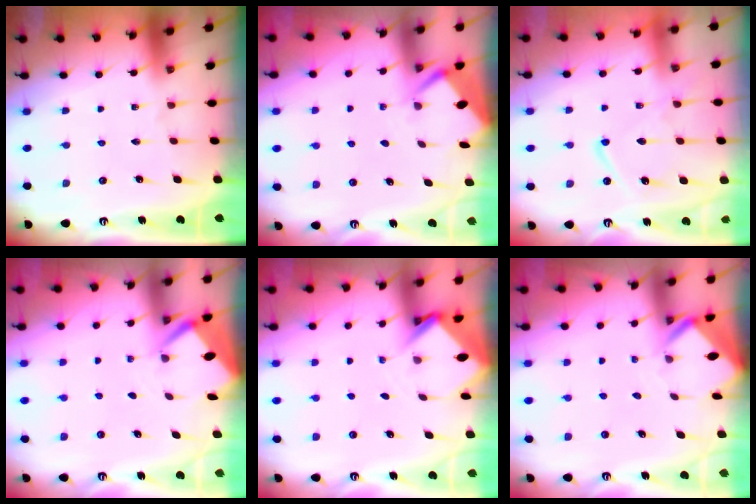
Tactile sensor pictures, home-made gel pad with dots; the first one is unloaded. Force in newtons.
{"total": 2.6, "press": 2.6, "slide": 0.3}
{"total": 12.3, "press": 12.3, "slide": 1.3}
{"total": 2.5, "press": 2.5, "slide": 0.3}
{"total": 2.9, "press": 2.9, "slide": 0.2}
{"total": 2.7, "press": 2.7, "slide": 0.2}